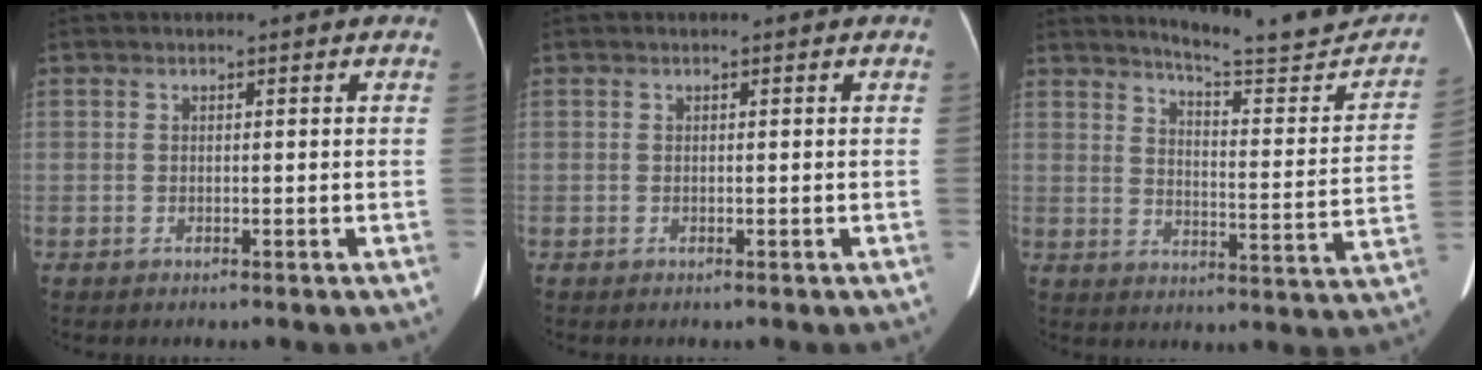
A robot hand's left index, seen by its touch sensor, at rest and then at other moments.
{"total": 0.0}
{"total": 16.8, "force": [15.7, 1.4, 5.8], "torque": [-0.071, -0.060, 0.193]}